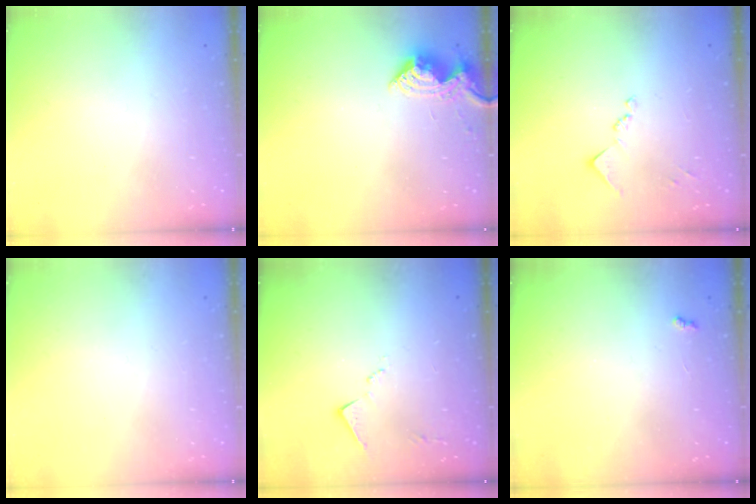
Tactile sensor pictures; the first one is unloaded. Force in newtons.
{"total": 10.1, "press": 10.1, "slide": 0.4}
{"total": 8.9, "press": 8.9, "slide": 0.5}
{"total": 0.0}
{"total": 8.1, "press": 8.1, "slide": 0.4}
{"total": 3.1, "press": 3.1, "slide": 0.5}